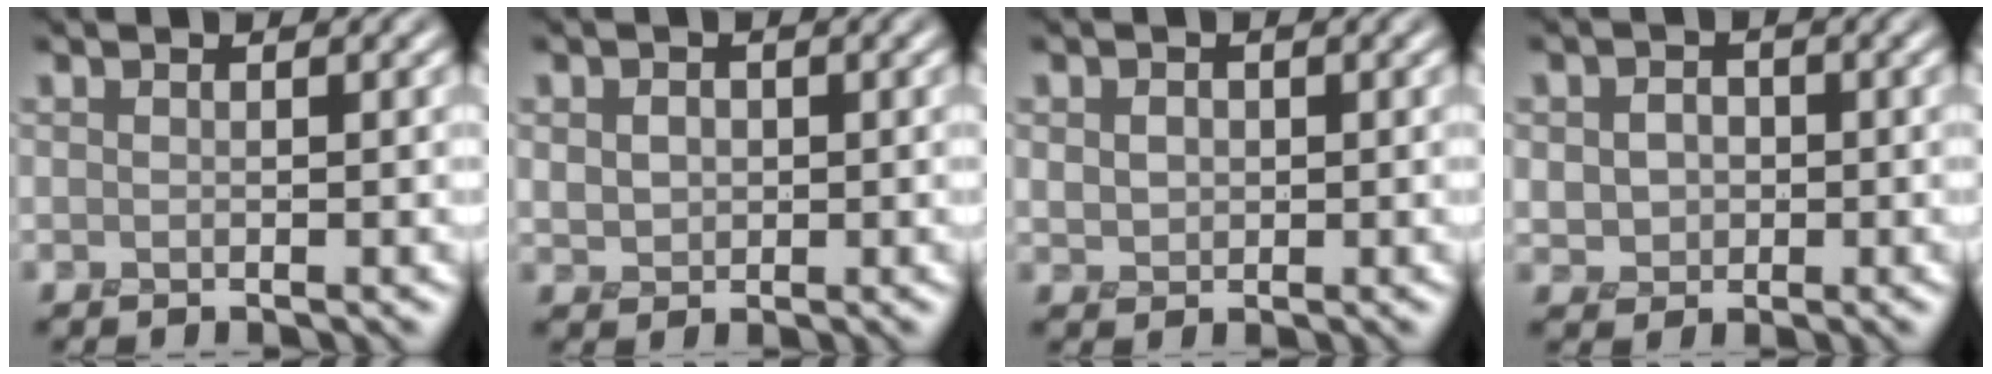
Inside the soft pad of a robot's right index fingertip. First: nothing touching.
{"total": 3.3, "force": [0.4, 2.7, 1.8], "torque": [-0.033, 0.016, -0.004]}
{"total": 2.5, "force": [0.3, 2.1, 1.4], "torque": [-0.028, 0.011, 0.003]}
{"total": 3.9, "force": [-0.2, 3.4, 2.0], "torque": [-0.027, 0.006, -0.018]}